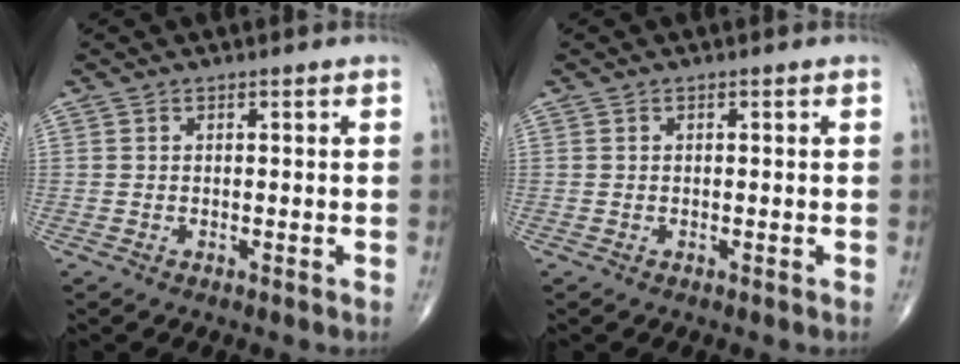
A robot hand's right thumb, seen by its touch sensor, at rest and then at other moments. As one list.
[{"total": 0.0}]